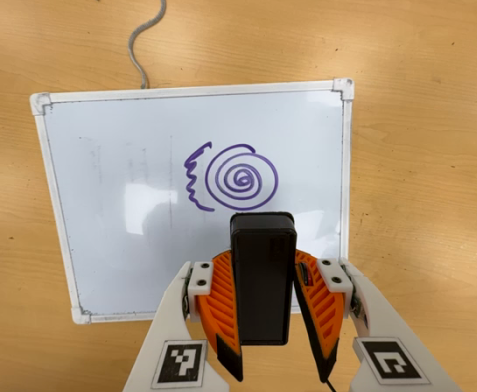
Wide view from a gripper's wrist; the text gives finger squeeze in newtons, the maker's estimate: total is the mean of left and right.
{"total": 7.7, "left": 5.8, "right": 9.6}